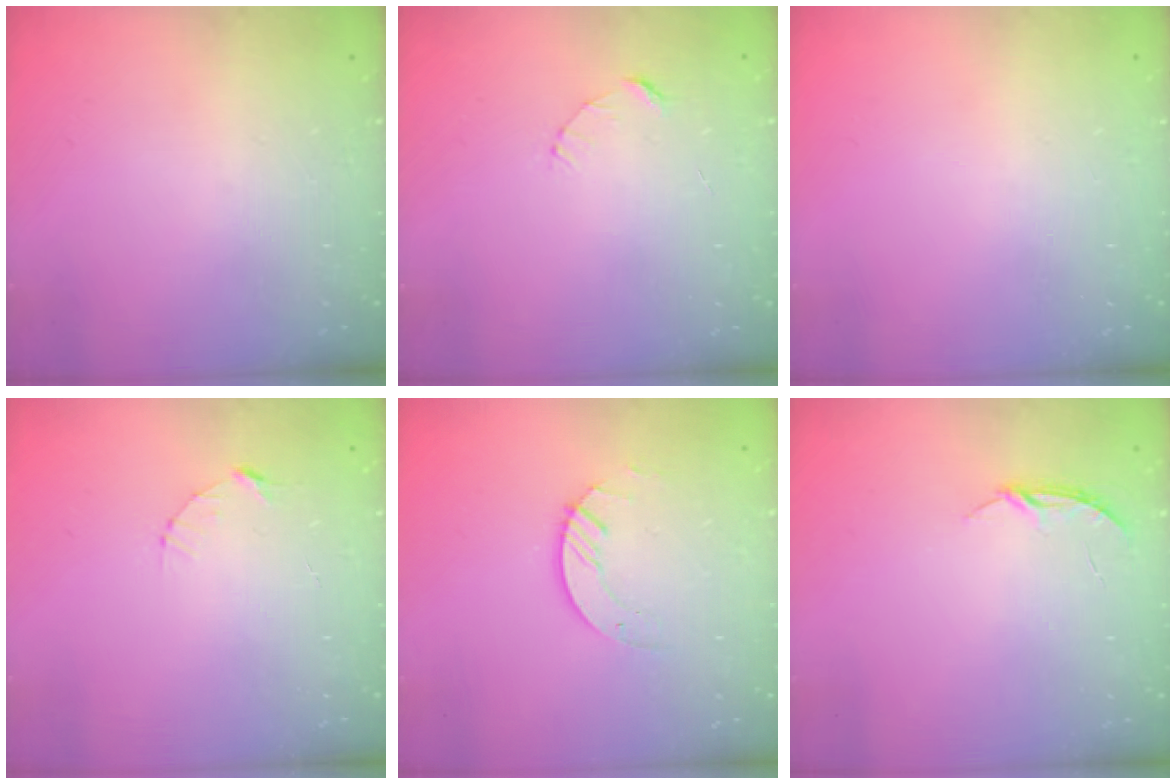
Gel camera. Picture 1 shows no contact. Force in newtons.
{"total": 2.4, "press": 2.4, "slide": 0.2}
{"total": 0.0}
{"total": 3.1, "press": 3.1, "slide": 0.3}
{"total": 2.8, "press": 2.8, "slide": 0.3}
{"total": 3.7, "press": 3.7, "slide": 0.3}